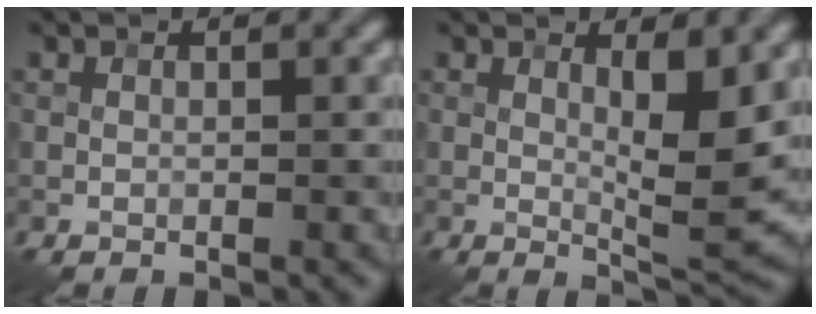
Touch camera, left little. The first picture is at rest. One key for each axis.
{"total": 5.3, "fx": 1.0, "fy": 1.3, "fz": 5.0, "tx": -0.077, "ty": -0.017, "tz": 0.021}